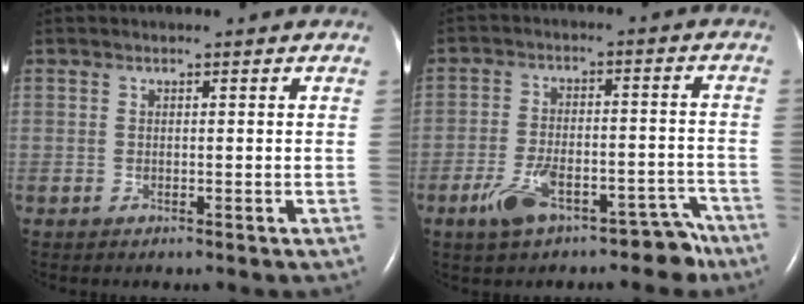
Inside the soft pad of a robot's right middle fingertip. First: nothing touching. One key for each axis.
{"total": 9.3, "fx": -6.5, "fy": 3.6, "fz": 5.6, "tx": -0.089, "ty": 0.021, "tz": -0.101}